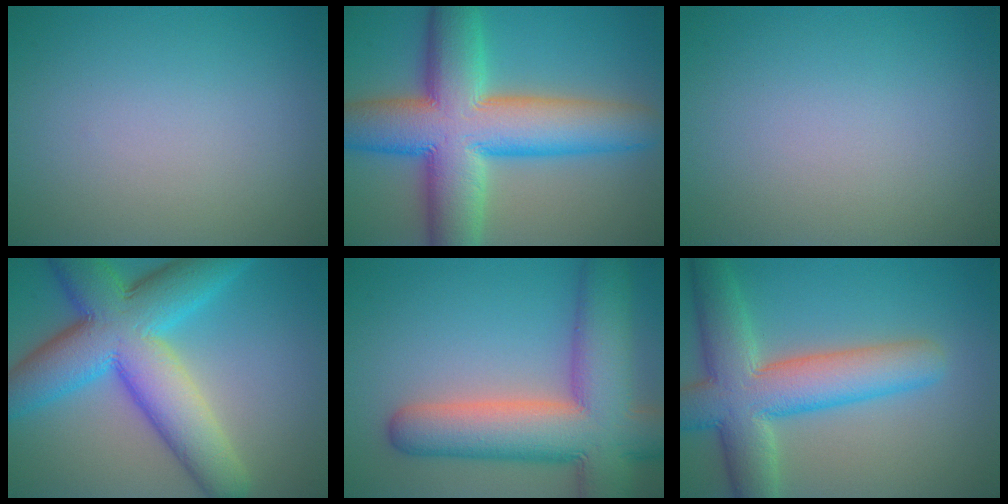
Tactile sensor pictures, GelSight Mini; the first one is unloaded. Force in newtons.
{"total": 13.9, "press": 13.9, "slide": 0.3}
{"total": 0.0}
{"total": 12.3, "press": 12.3, "slide": 0.4}
{"total": 12.2, "press": 12.1, "slide": 0.9}
{"total": 9.1, "press": 9.1, "slide": 0.3}